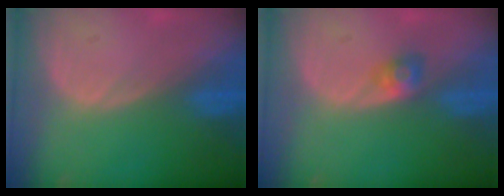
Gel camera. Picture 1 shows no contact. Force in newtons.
{"total": 2.4, "press": 2.2, "slide": 1.0}